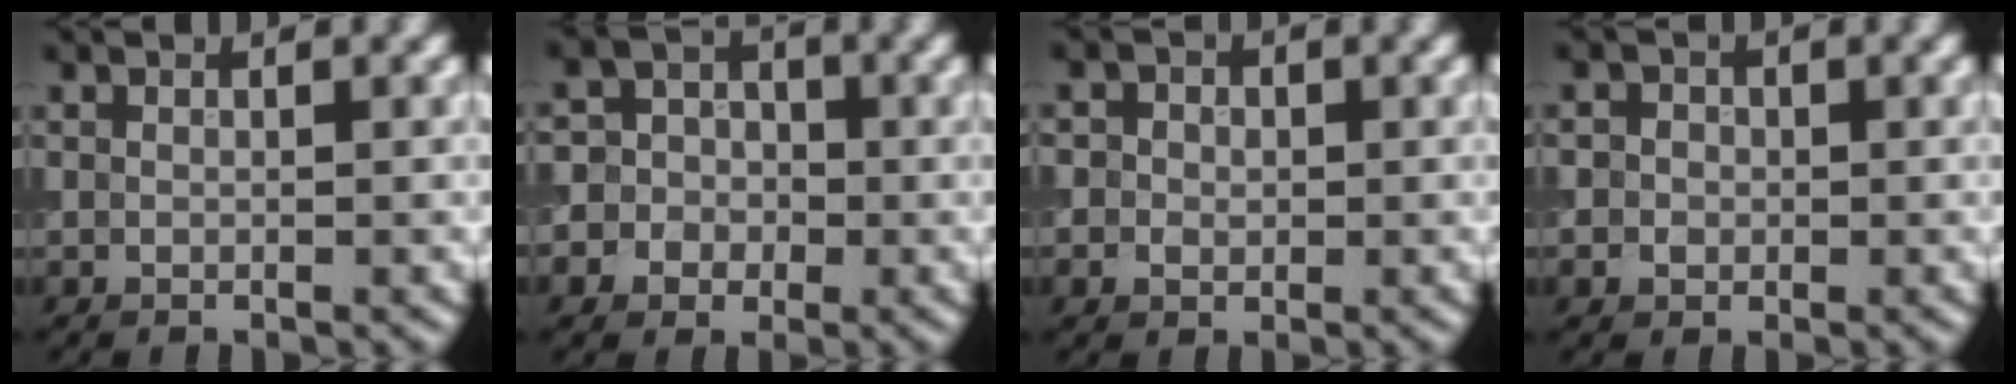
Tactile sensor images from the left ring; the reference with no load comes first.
{"total": 7.8, "force": [-2.2, 7.3, 1.6], "torque": [-0.022, 0.005, -0.071]}
{"total": 3.2, "force": [0.6, 2.9, 1.3], "torque": [-0.002, 0.012, -0.009]}
{"total": 2.4, "force": [0.0, 2.3, 0.8], "torque": [0.009, 0.005, -0.019]}